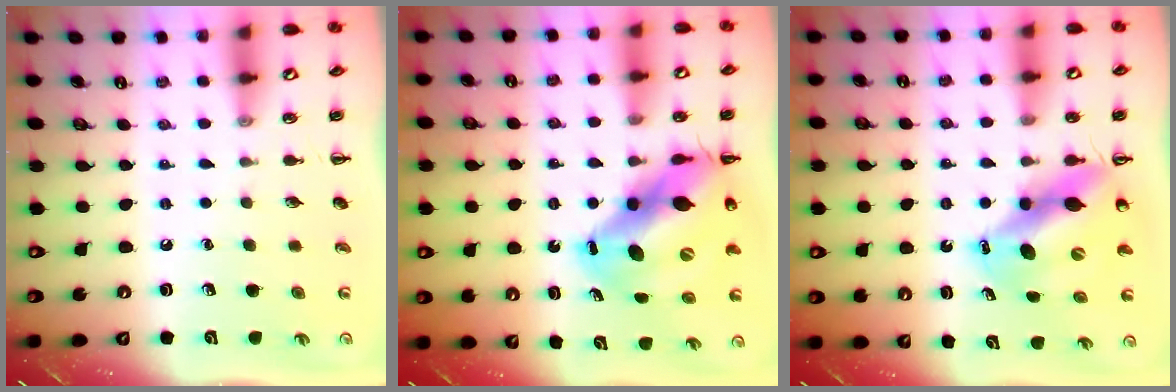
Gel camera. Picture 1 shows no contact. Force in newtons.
{"total": 14.5, "press": 14.0, "slide": 3.8}
{"total": 12.8, "press": 12.2, "slide": 4.0}